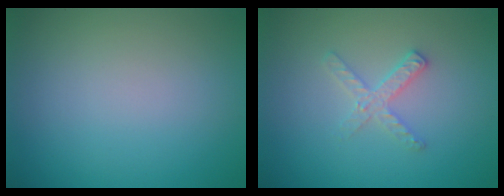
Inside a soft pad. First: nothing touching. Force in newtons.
{"total": 2.0, "press": 2.0, "slide": 0.2}